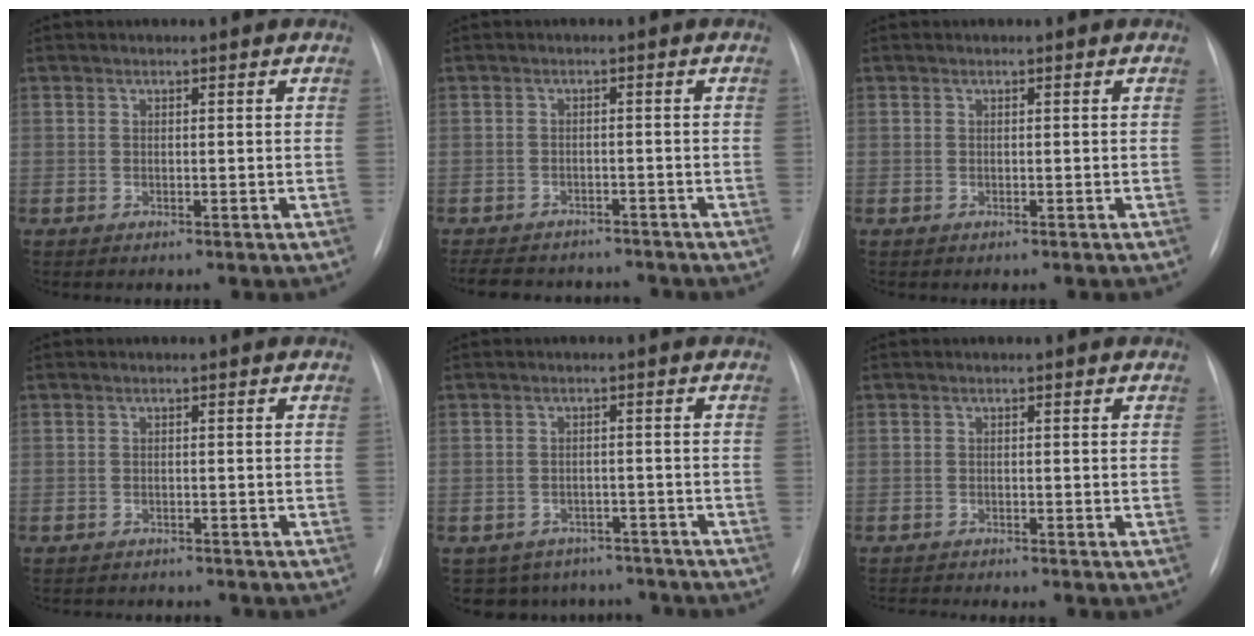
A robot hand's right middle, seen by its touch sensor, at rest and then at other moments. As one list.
[{"total": 11.8, "force": [-10.4, 4.2, 3.5], "torque": [-0.070, 0.007, -0.131]}, {"total": 0.0}, {"total": 4.2, "force": [-4.0, 1.3, 0.8], "torque": [-0.006, -0.003, -0.050]}, {"total": 9.4, "force": [-8.2, 4.6, 0.5], "torque": [-0.006, 0.020, -0.094]}, {"total": 2.1, "force": [-1.9, -0.9, 0.0], "torque": [-0.001, -0.010, -0.035]}]